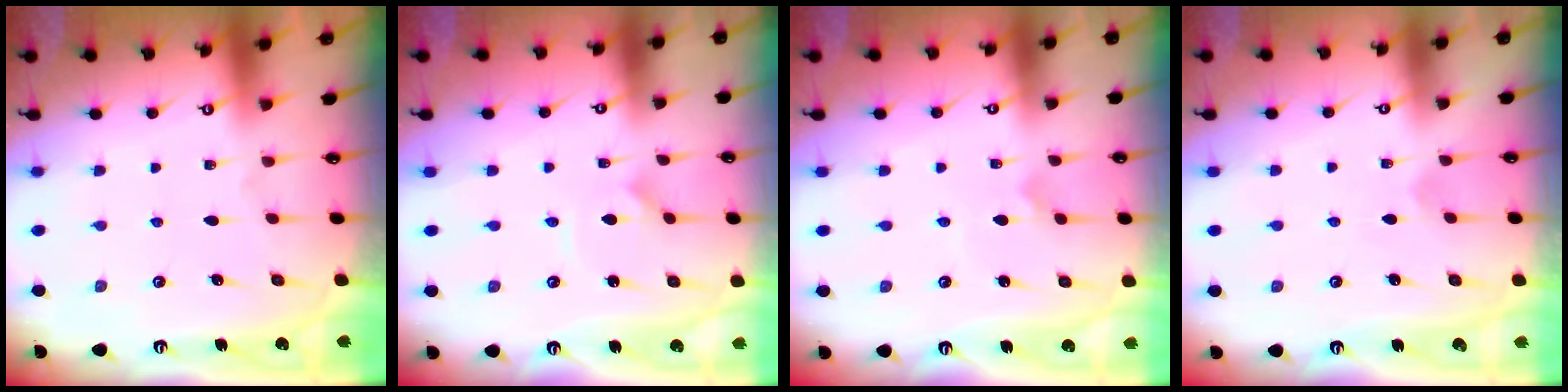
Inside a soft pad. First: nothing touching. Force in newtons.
{"total": 2.4, "press": 2.4, "slide": 0.1}
{"total": 2.9, "press": 2.9, "slide": 0.1}
{"total": 3.0, "press": 3.0, "slide": 0.1}